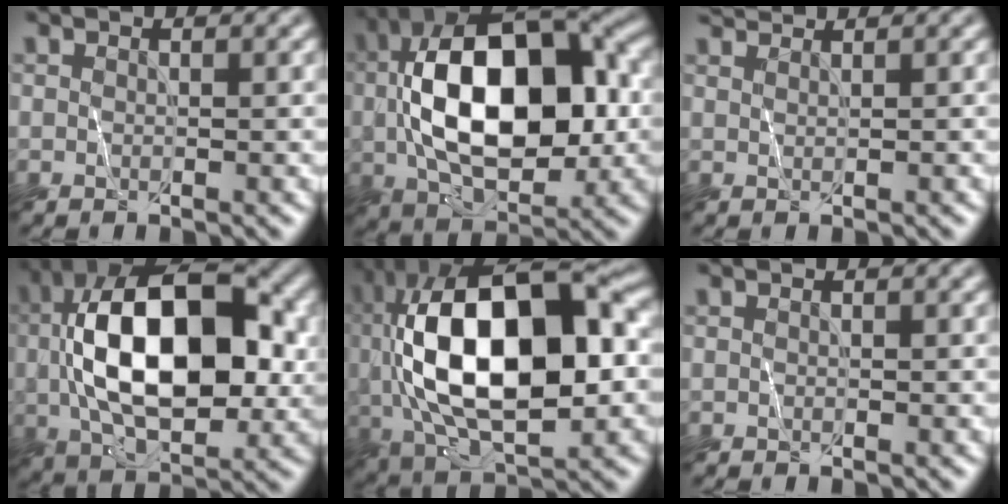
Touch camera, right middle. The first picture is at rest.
{"total": 14.4, "force": [0.0, 7.8, 12.0], "torque": [-0.195, 0.018, -0.008]}
{"total": 2.1, "force": [2.0, -0.4, 0.1], "torque": [-0.008, 0.012, 0.042]}
{"total": 14.3, "force": [0.3, 7.5, 12.2], "torque": [-0.193, 0.021, -0.003]}
{"total": 15.0, "force": [0.6, 6.9, 13.3], "torque": [-0.220, 0.022, 0.002]}
{"total": 0.0}